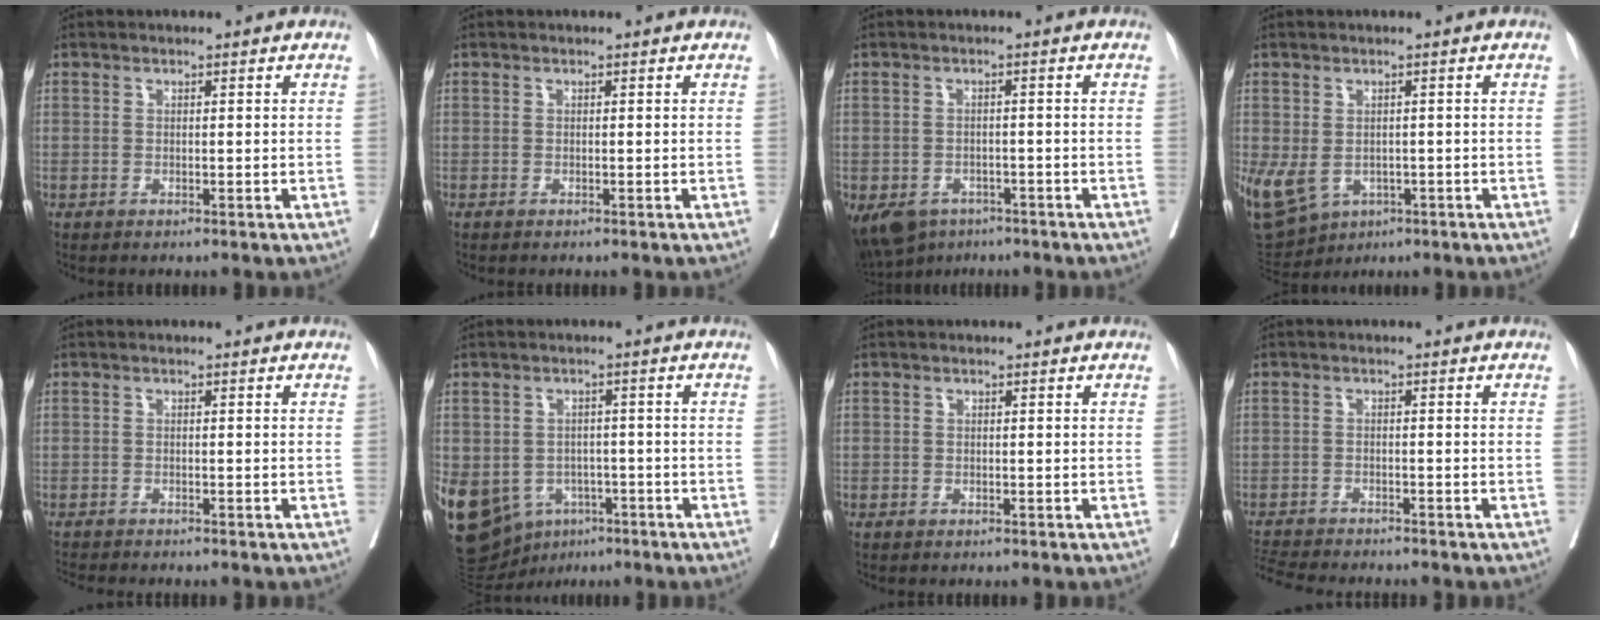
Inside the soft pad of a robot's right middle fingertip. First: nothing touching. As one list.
[{"total": 0.0}, {"total": 10.2, "force": [-6.3, 7.1, 3.7], "torque": [-0.098, -0.015, -0.086]}, {"total": 16.3, "force": [-5.9, 12.9, 8.0], "torque": [-0.218, -0.007, -0.073]}, {"total": 3.7, "force": [-3.5, 0.0, 1.2], "torque": [-0.016, -0.009, -0.056]}, {"total": 23.1, "force": [-9.6, 18.1, 10.6], "torque": [-0.333, -0.011, -0.130]}, {"total": 1.2, "force": [-0.3, 1.2, -0.1], "torque": [0.009, 0.007, -0.008]}, {"total": 8.2, "force": [-7.7, 0.6, 2.7], "torque": [-0.042, -0.012, -0.123]}]